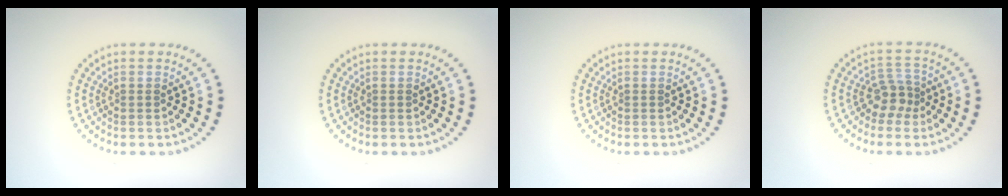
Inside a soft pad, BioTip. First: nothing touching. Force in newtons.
{"total": 0.0}
{"total": 0.0}
{"total": 2.5, "press": 1.9, "slide": 1.6}